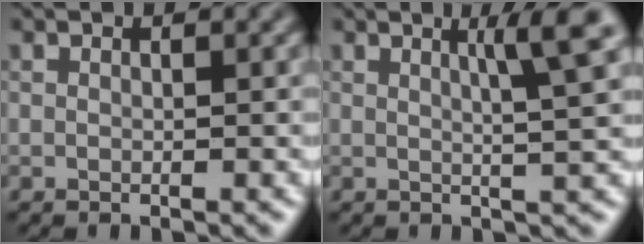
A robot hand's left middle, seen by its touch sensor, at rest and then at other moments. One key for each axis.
{"total": 4.7, "fx": 1.8, "fy": 0.7, "fz": 4.3, "tx": -0.057, "ty": 0.004, "tz": 0.026}